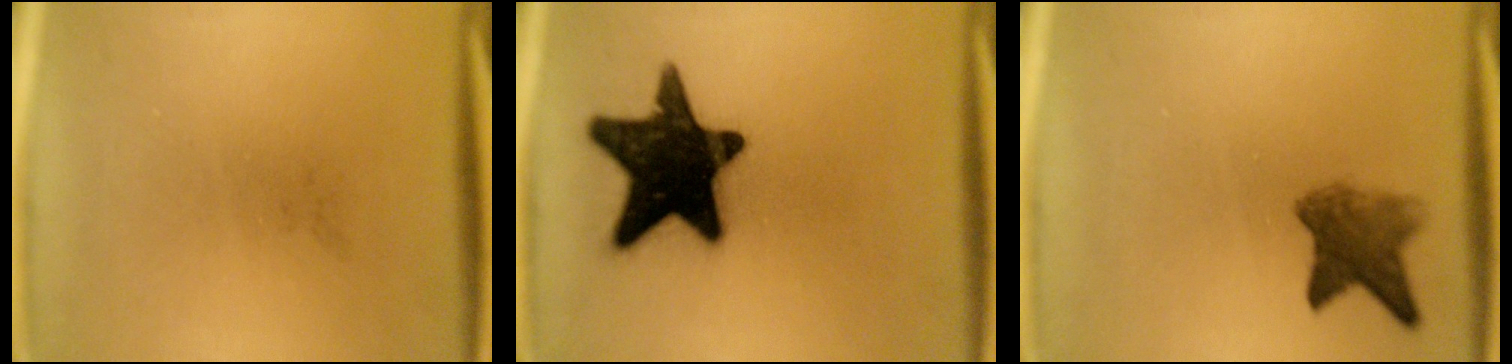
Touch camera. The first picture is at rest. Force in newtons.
{"total": 19.4}
{"total": 5.2}